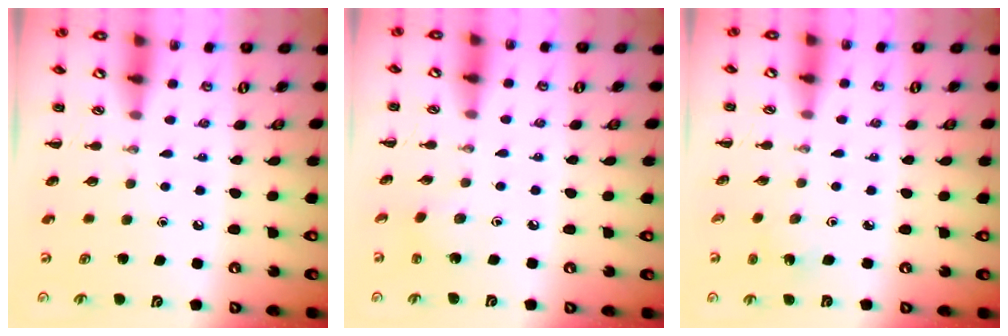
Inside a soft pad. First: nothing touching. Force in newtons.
{"total": 1.6, "press": 1.4, "slide": 0.7}
{"total": 2.1, "press": 2.0, "slide": 0.7}